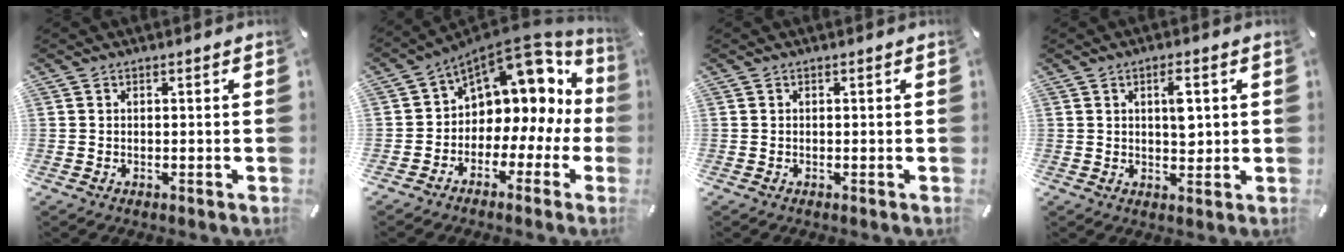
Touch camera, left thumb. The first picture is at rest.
{"total": 9.9, "force": [5.5, 7.2, 4.1], "torque": [-0.054, -0.069, 0.090]}
{"total": 0.0}
{"total": 5.3, "force": [1.3, 2.6, 4.5], "torque": [-0.062, -0.005, 0.014]}